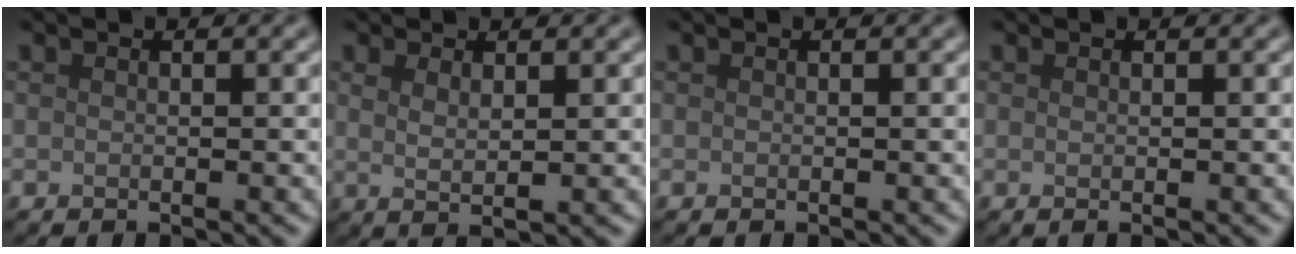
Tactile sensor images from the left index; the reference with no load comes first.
{"total": 1.8, "force": [0.8, 0.5, 1.5], "torque": [-0.025, -0.005, 0.017]}
{"total": 0.0}
{"total": 0.5, "force": [-0.1, 0.1, 0.5], "torque": [-0.007, -0.001, -0.002]}